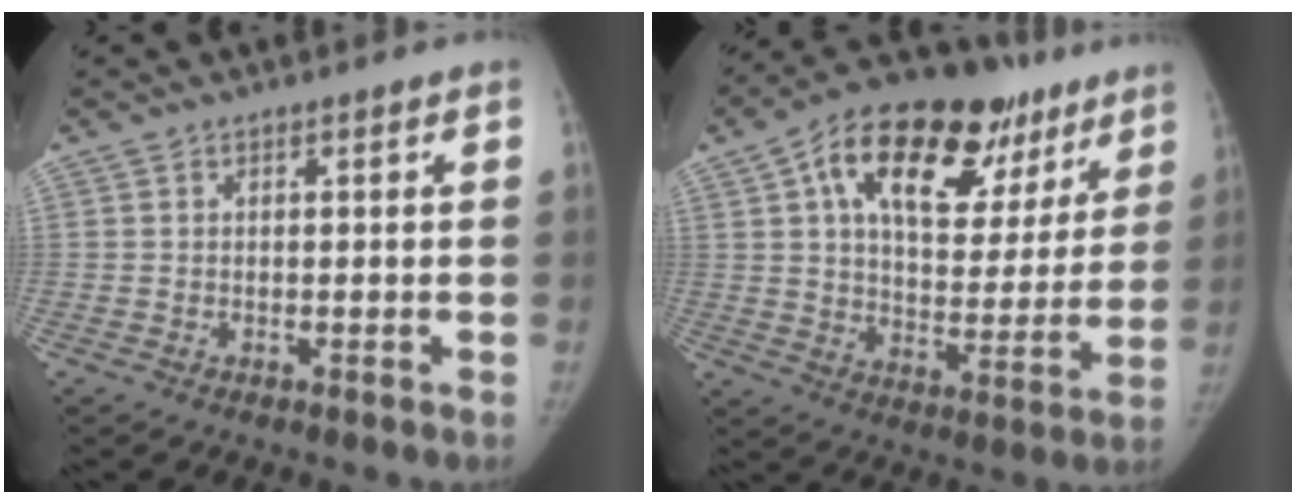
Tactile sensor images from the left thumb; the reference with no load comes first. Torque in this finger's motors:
{"motor_torque": [-0.03, 0.94, 1.66, -1.11, 0.14]}